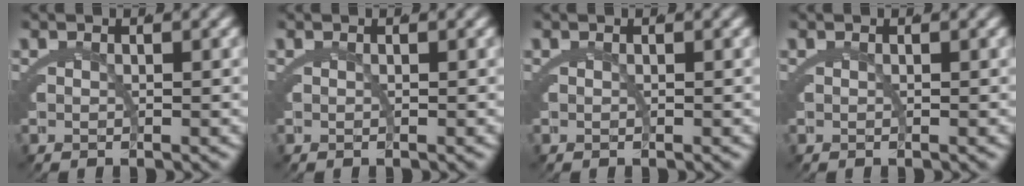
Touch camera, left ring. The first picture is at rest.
{"total": 0.0}
{"total": 0.0}
{"total": 0.0}